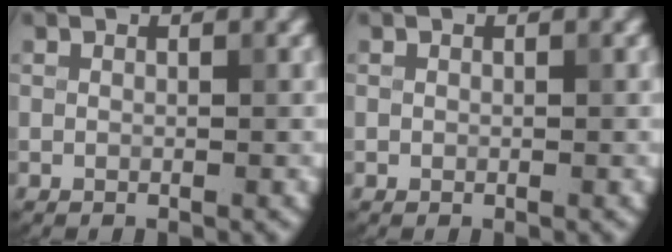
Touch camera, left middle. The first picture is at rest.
{"total": 0.0}